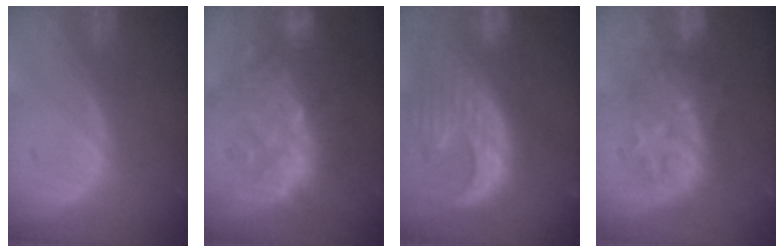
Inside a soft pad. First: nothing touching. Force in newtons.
{"total": 10.1, "press": 9.7, "slide": 2.8}
{"total": 12.9, "press": 11.2, "slide": 6.4}
{"total": 8.4, "press": 8.1, "slide": 2.2}